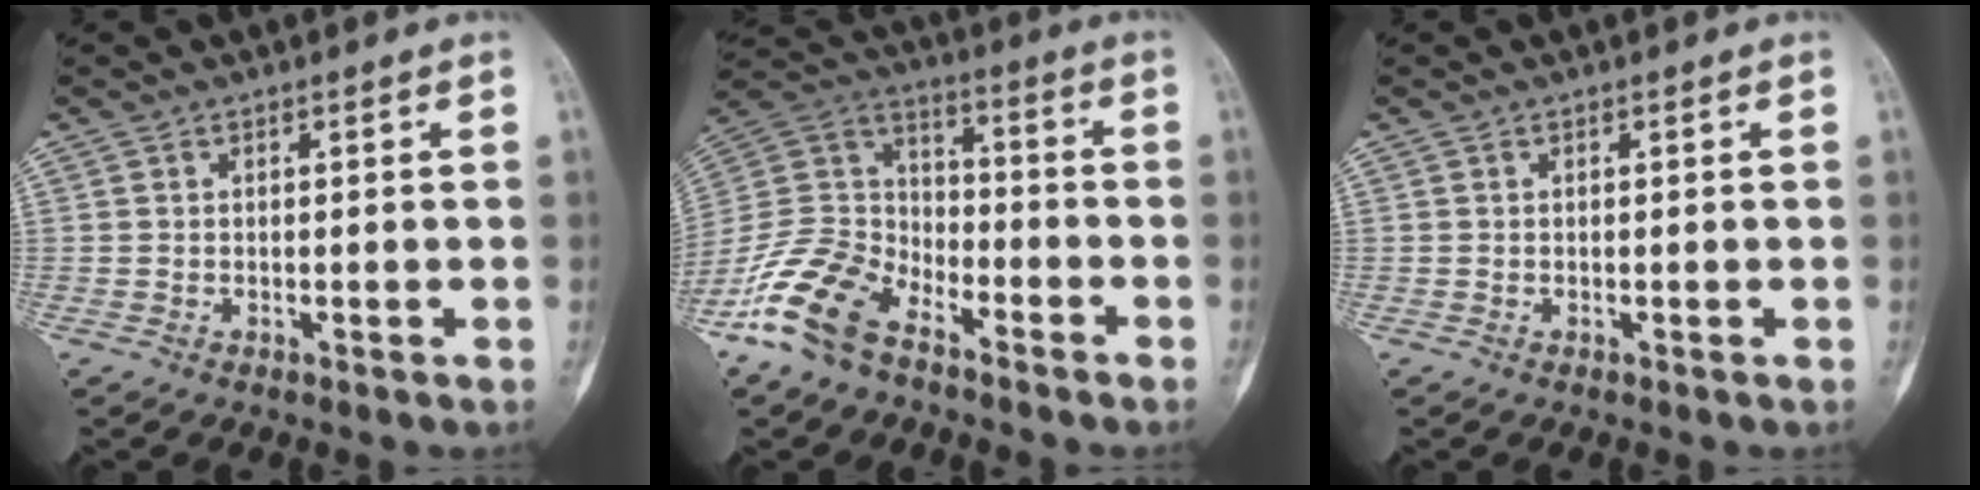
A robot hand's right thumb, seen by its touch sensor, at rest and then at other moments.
{"total": 15.1, "force": [-10.1, 8.2, 7.7], "torque": [-0.151, 0.066, -0.201]}
{"total": 0.0}